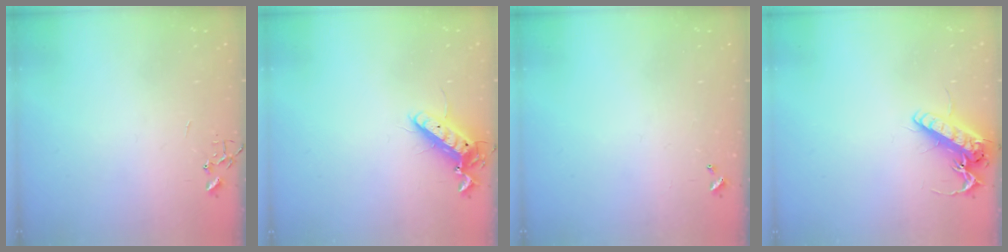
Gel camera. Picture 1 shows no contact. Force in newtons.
{"total": 11.9, "press": 11.7, "slide": 2.2}
{"total": 0.0}
{"total": 13.8, "press": 13.6, "slide": 2.4}